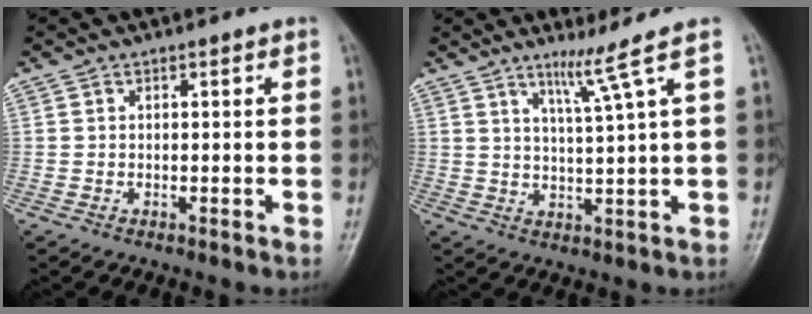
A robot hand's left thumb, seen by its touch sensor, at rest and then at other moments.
{"total": 5.4, "force": [3.2, -1.8, 4.0], "torque": [-0.074, -0.033, 0.063]}